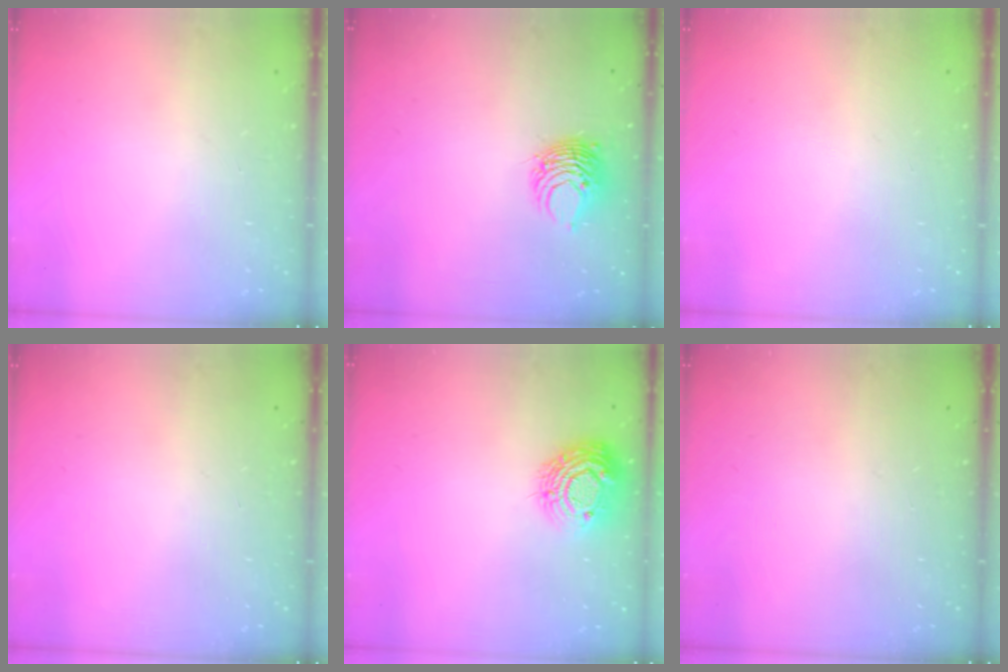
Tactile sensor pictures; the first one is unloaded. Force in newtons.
{"total": 8.0, "press": 7.9, "slide": 1.3}
{"total": 0.0}
{"total": 0.0}
{"total": 12.4, "press": 12.3, "slide": 0.9}
{"total": 0.0}